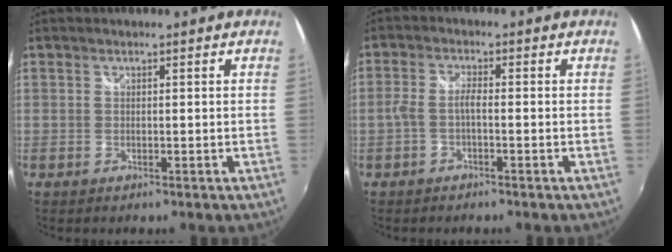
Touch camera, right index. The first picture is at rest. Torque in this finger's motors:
{"motor_torque": [0.46, -0.32, 0.35, 0.07]}